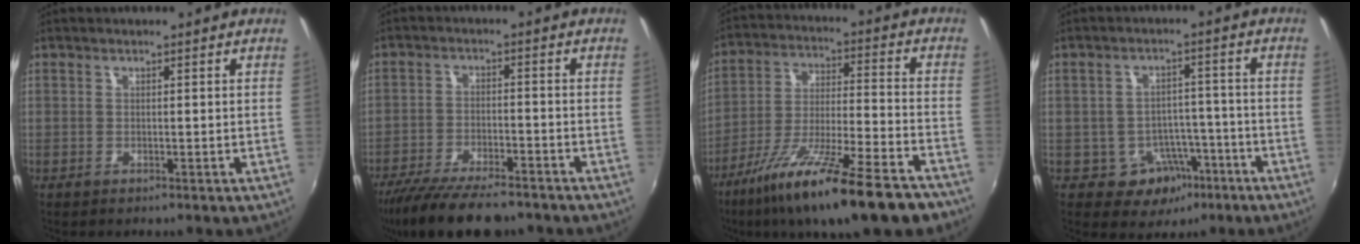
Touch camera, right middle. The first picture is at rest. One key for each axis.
{"total": 14.5, "fx": -11.9, "fy": 3.7, "fz": 7.4, "tx": -0.158, "ty": -0.032, "tz": -0.195}
{"total": 21.8, "fx": -15.4, "fy": 3.2, "fz": 15.1, "tx": -0.271, "ty": -0.054, "tz": -0.248}
{"total": 7.4, "fx": -3.9, "fy": 5.9, "fz": 2.2, "tx": -0.042, "ty": 0.024, "tz": -0.037}